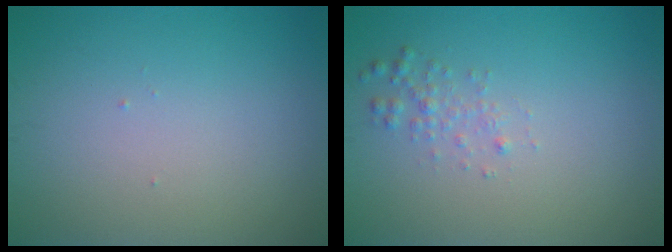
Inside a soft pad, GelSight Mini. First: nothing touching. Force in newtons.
{"total": 1.3, "press": 1.3, "slide": 0.0}